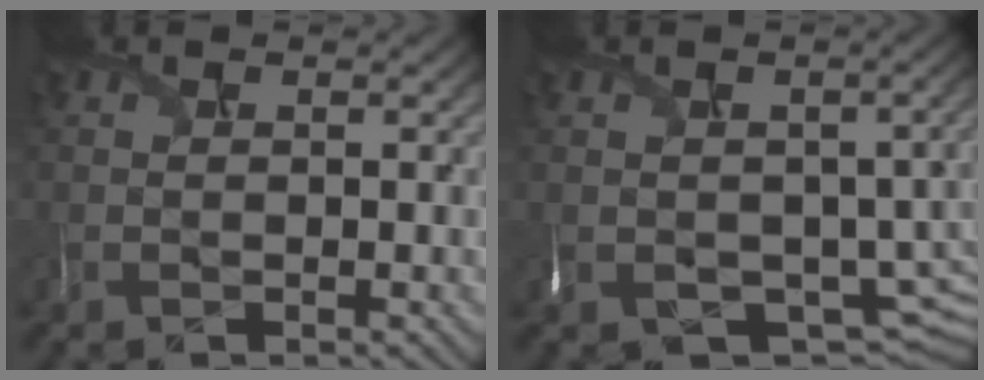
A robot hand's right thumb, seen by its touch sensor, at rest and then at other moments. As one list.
[{"total": 7.7, "force": [-2.7, 5.2, 5.1], "torque": [-0.088, -0.037, -0.016]}]